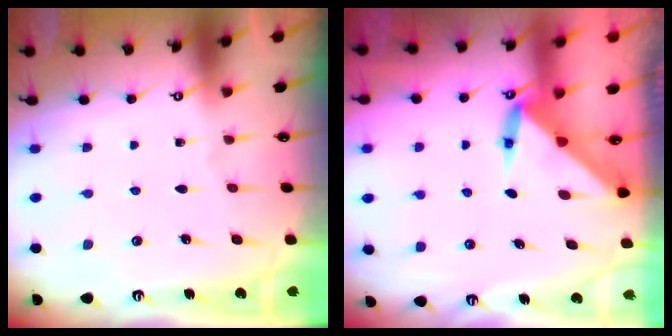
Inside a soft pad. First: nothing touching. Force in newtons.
{"total": 3.9, "press": 3.9, "slide": 0.5}